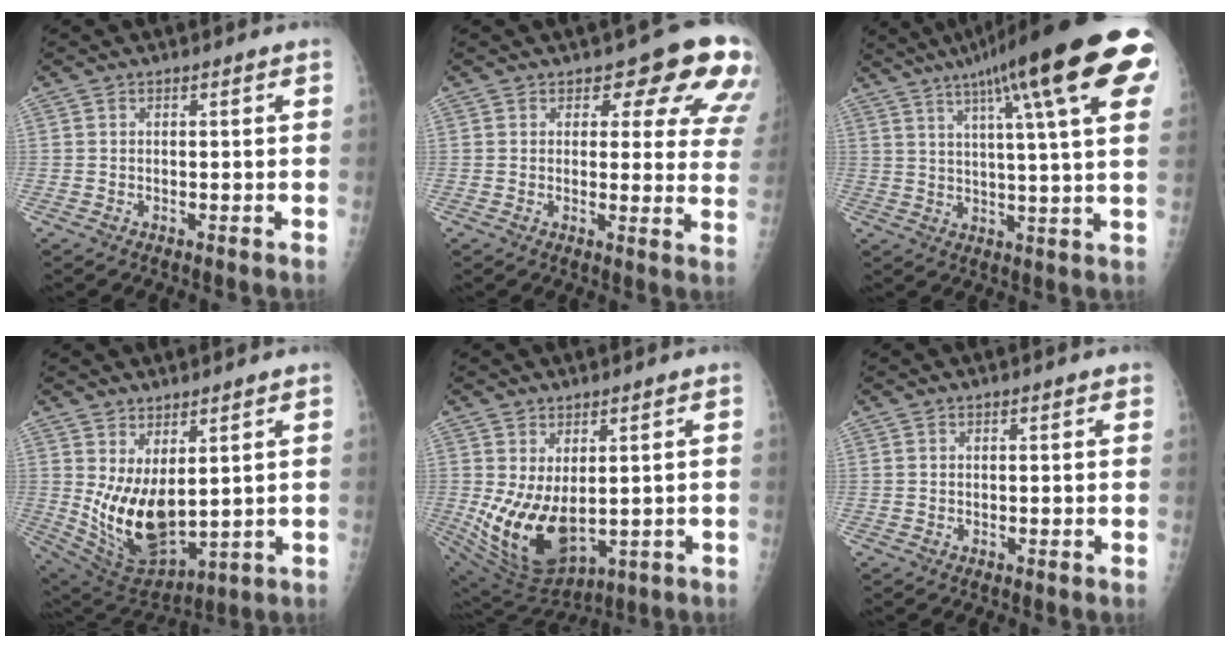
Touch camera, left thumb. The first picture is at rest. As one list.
[{"total": 13.4, "force": [8.5, 6.1, 8.4], "torque": [-0.046, -0.041, 0.075]}, {"total": 24.2, "force": [11.8, 3.7, 20.8], "torque": [-0.300, 0.002, 0.156]}, {"total": 12.9, "force": [2.4, 6.4, 10.9], "torque": [-0.185, -0.040, 0.073]}, {"total": 12.9, "force": [0.3, 7.3, 10.6], "torque": [-0.186, -0.024, 0.038]}, {"total": 1.0, "force": [0.7, 0.4, 0.7], "torque": [-0.009, -0.001, 0.008]}]